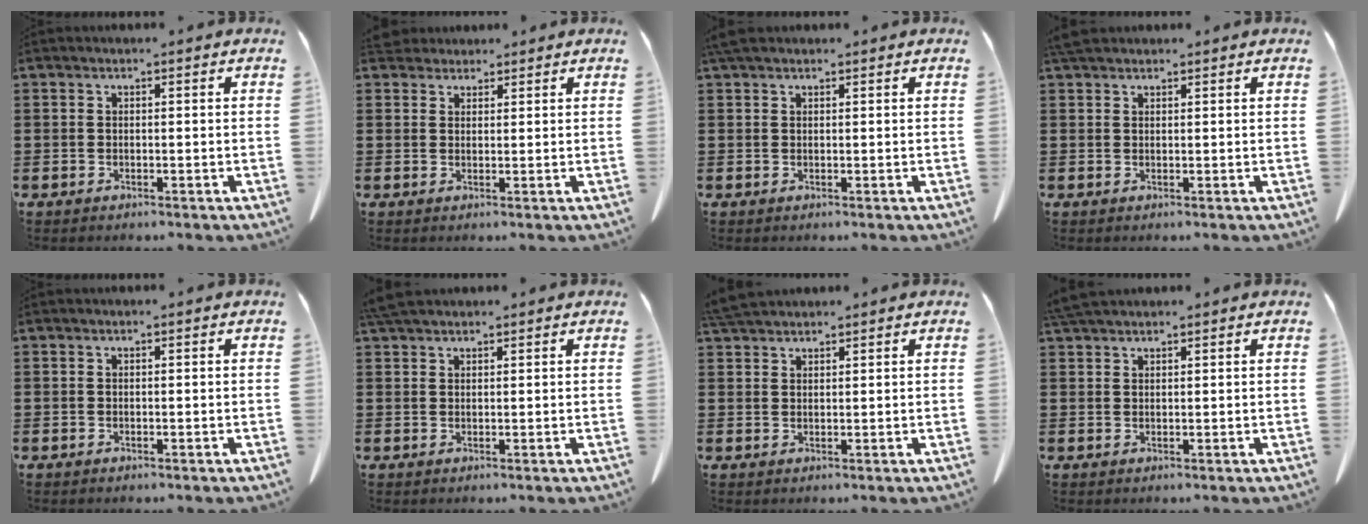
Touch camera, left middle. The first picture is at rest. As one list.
[{"total": 2.8, "force": [2.6, 1.0, 0.4], "torque": [-0.017, -0.001, 0.052]}, {"total": 1.9, "force": [1.5, 0.6, 1.0], "torque": [-0.024, 0.004, 0.029]}, {"total": 2.2, "force": [1.9, 0.7, 0.8], "torque": [-0.023, 0.004, 0.039]}, {"total": 0.0}, {"total": 2.9, "force": [2.5, 0.7, 1.2], "torque": [-0.031, 0.000, 0.050]}, {"total": 3.4, "force": [3.2, 0.5, 1.1], "torque": [-0.031, -0.003, 0.062]}, {"total": 2.7, "force": [2.4, 0.4, 1.0], "torque": [-0.028, 0.000, 0.048]}]